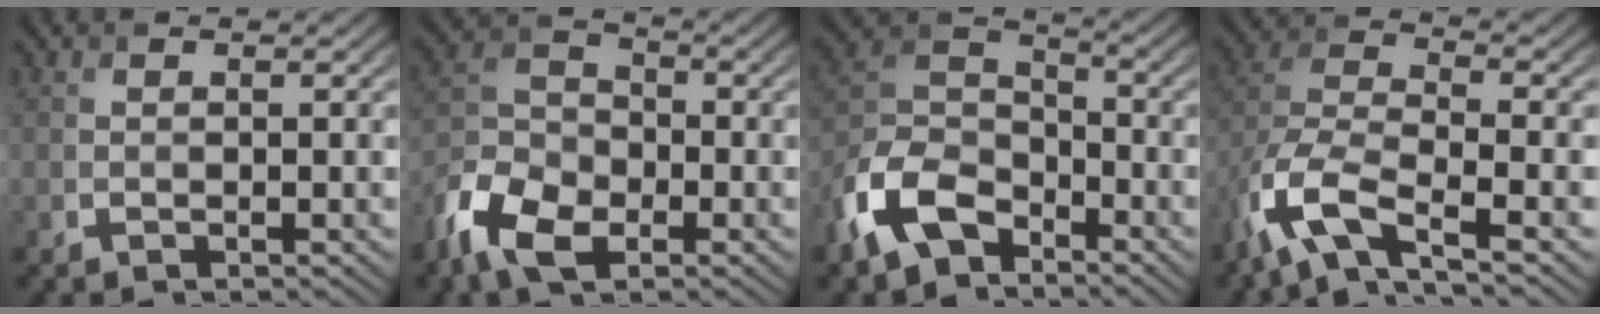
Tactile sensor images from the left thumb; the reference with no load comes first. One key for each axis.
{"total": 9.3, "fx": -5.4, "fy": 5.2, "fz": 5.5, "tx": -0.128, "ty": -0.013, "tz": -0.122}
{"total": 10.8, "fx": -6.7, "fy": 5.9, "fz": 6.0, "tx": -0.137, "ty": -0.007, "tz": -0.157}
{"total": 10.1, "fx": -6.1, "fy": 3.4, "fz": 7.4, "tx": -0.160, "ty": -0.008, "tz": -0.137}